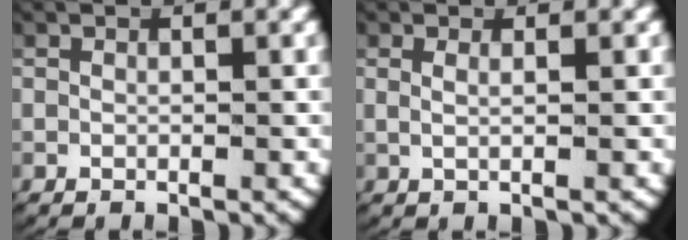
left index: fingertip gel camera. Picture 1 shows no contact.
{"total": 1.2, "force": [0.4, 0.1, 1.1], "torque": [-0.027, -0.007, 0.009]}